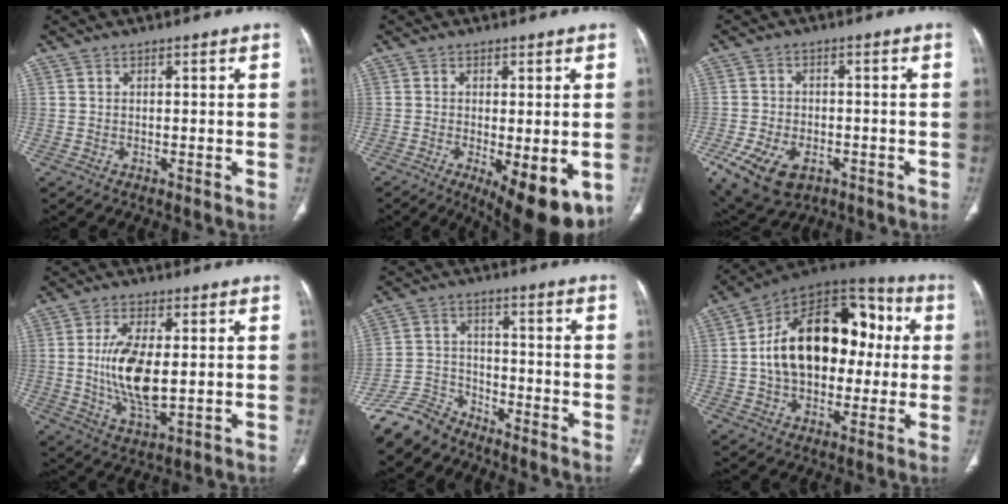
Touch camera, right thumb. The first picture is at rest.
{"total": 12.4, "force": [-4.3, 4.6, 10.7], "torque": [-0.143, -0.020, -0.053]}
{"total": 12.6, "force": [-6.1, 7.9, 7.8], "torque": [-0.151, 0.013, -0.093]}
{"total": 12.0, "force": [0.3, 5.3, 10.7], "torque": [-0.204, -0.016, 0.013]}
{"total": 8.1, "force": [-7.3, 3.5, 0.6], "torque": [-0.008, 0.044, -0.153]}
{"total": 24.0, "force": [1.8, 15.4, 18.3], "torque": [-0.267, 0.039, 0.024]}